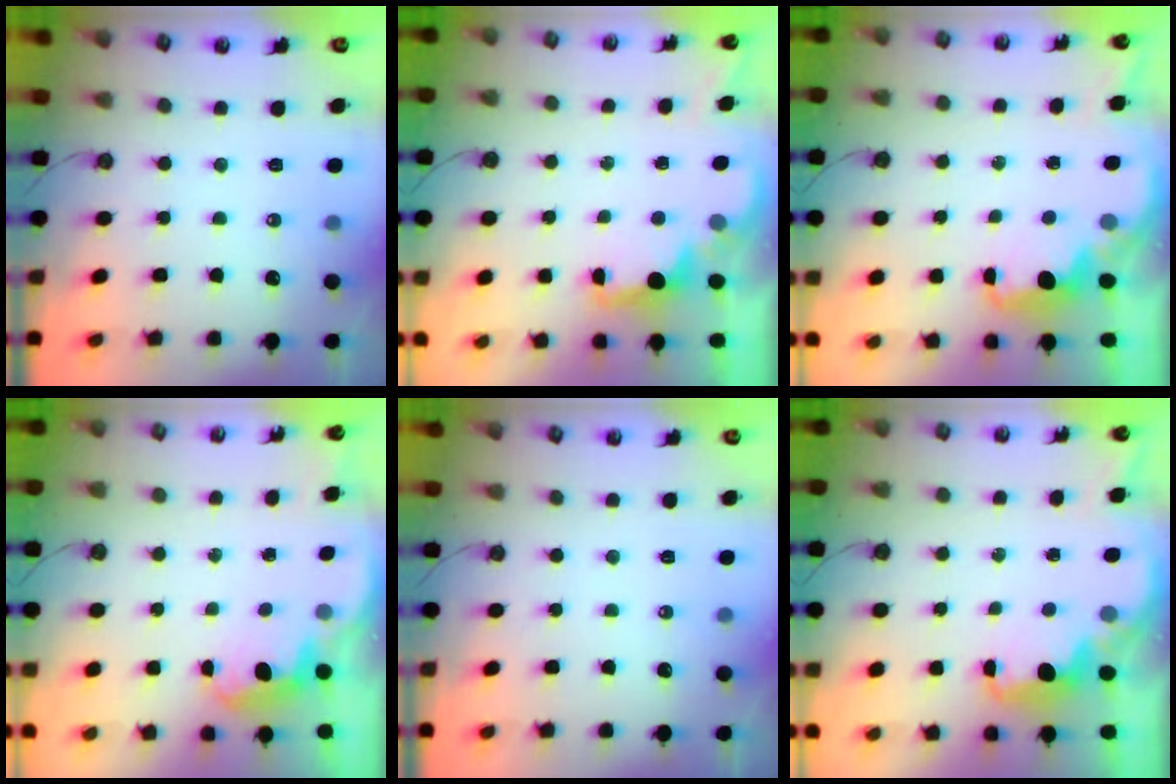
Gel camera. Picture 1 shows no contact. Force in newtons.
{"total": 2.1, "press": 1.9, "slide": 0.8}
{"total": 2.2, "press": 2.1, "slide": 0.8}
{"total": 2.3, "press": 2.2, "slide": 0.6}
{"total": 0.0}
{"total": 2.2, "press": 2.1, "slide": 0.8}